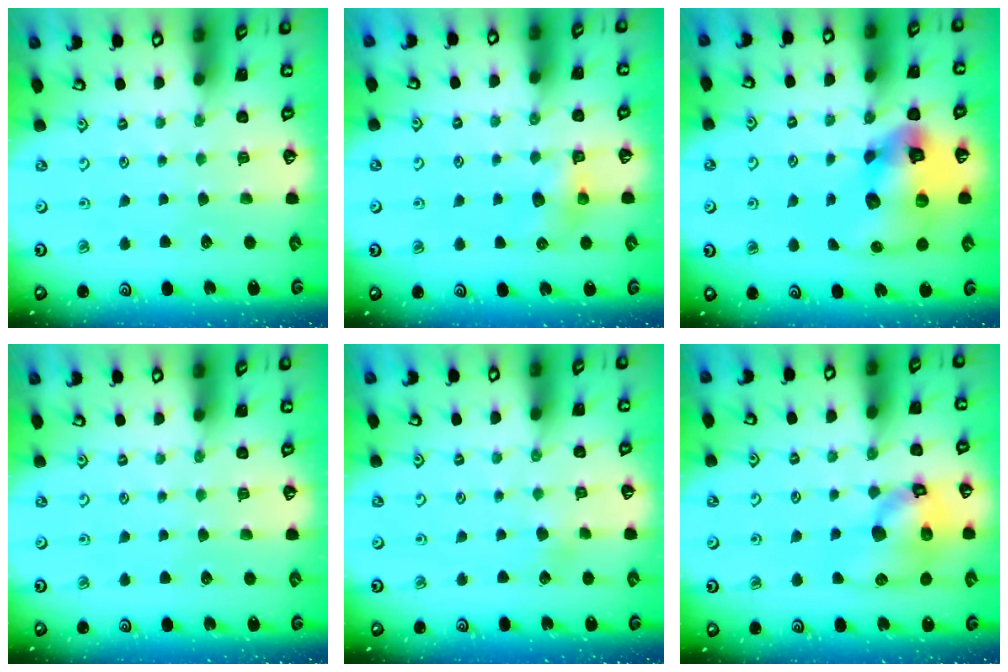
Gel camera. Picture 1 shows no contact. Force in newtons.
{"total": 5.3, "press": 5.3, "slide": 0.4}
{"total": 17.8, "press": 17.6, "slide": 2.6}
{"total": 0.0}
{"total": 2.5, "press": 2.5, "slide": 0.2}
{"total": 14.9, "press": 14.8, "slide": 1.9}